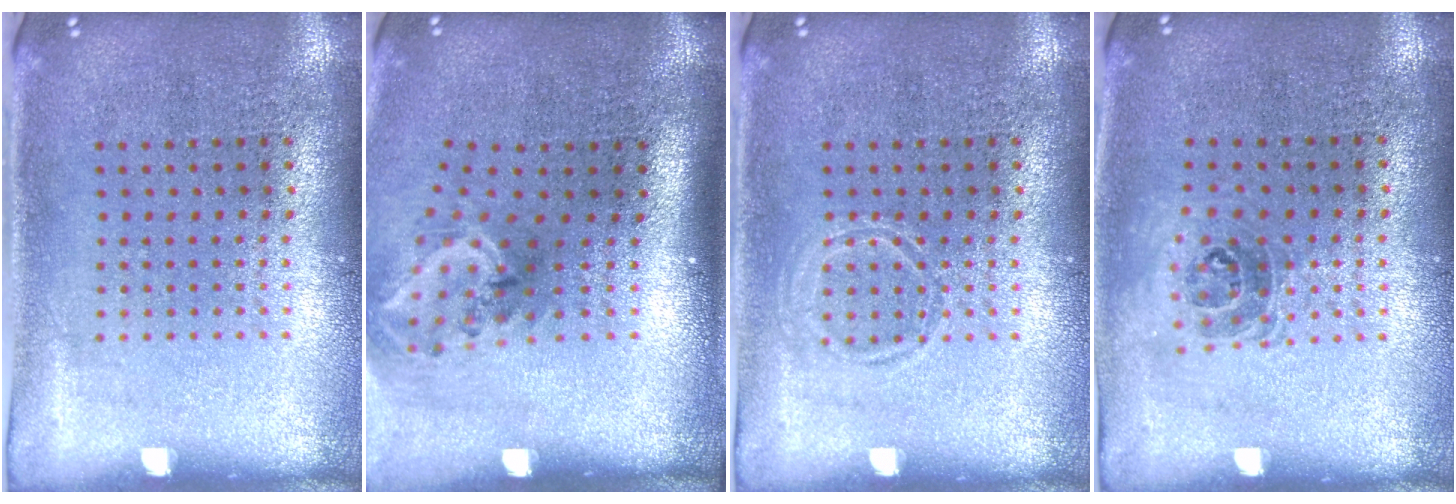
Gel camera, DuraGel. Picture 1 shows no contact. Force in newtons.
{"total": 2.1, "press": 1.3, "slide": 1.6}
{"total": 1.0, "press": 1.0, "slide": 0.1}
{"total": 1.0, "press": 0.9, "slide": 0.5}